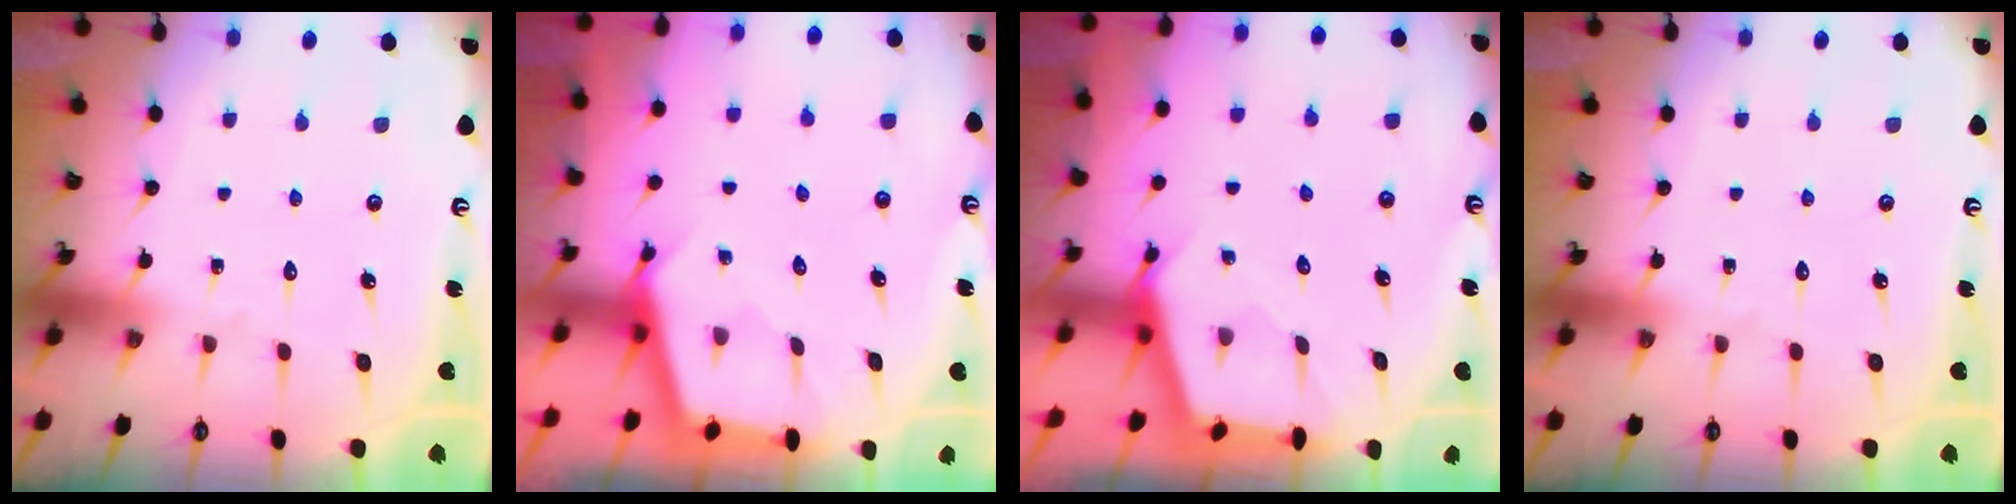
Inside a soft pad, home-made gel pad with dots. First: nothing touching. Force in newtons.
{"total": 2.6, "press": 2.6, "slide": 0.2}
{"total": 2.7, "press": 2.7, "slide": 0.4}
{"total": 0.0}